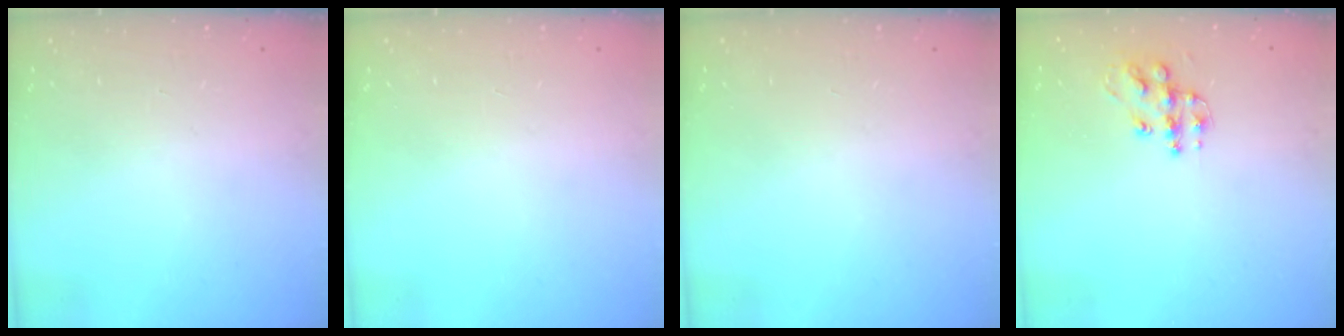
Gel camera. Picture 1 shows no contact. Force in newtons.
{"total": 0.0}
{"total": 0.0}
{"total": 10.7, "press": 10.7, "slide": 0.6}